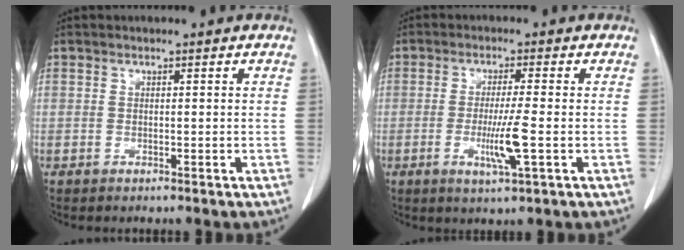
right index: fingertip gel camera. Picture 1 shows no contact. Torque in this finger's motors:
{"motor_torque": [0.55, 0.08, 0.21, 0.06]}